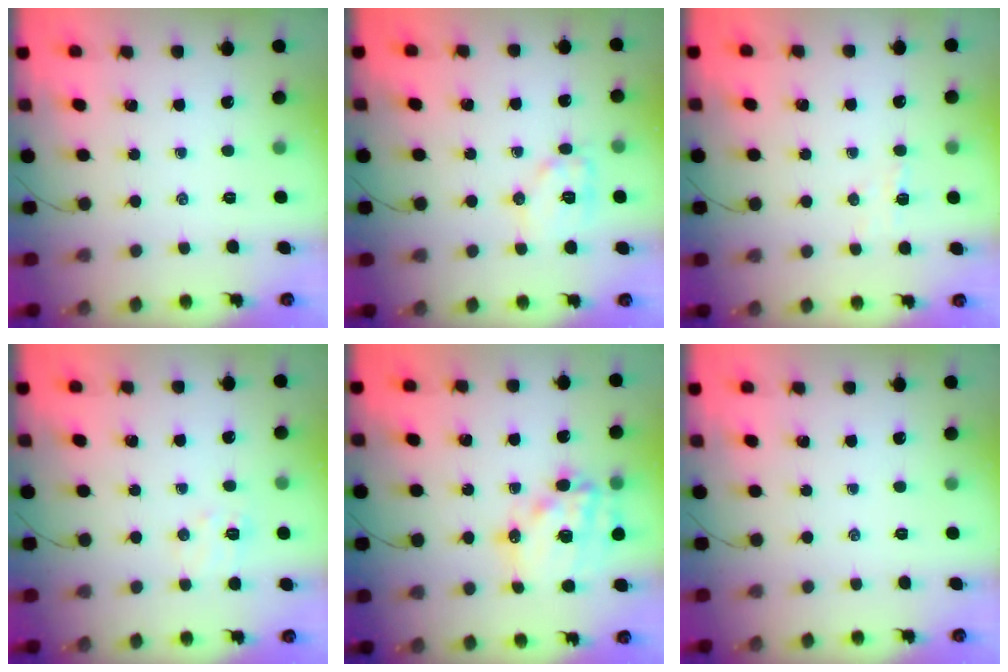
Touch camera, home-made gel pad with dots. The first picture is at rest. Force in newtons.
{"total": 10.3, "press": 10.3, "slide": 0.2}
{"total": 2.5, "press": 2.4, "slide": 0.7}
{"total": 5.9, "press": 5.8, "slide": 1.3}
{"total": 16.2, "press": 15.8, "slide": 3.7}
{"total": 0.0}